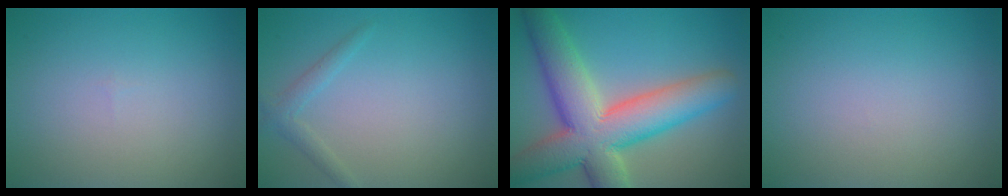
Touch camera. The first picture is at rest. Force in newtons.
{"total": 1.4, "press": 1.4, "slide": 0.1}
{"total": 11.0, "press": 11.0, "slide": 1.0}
{"total": 0.0}